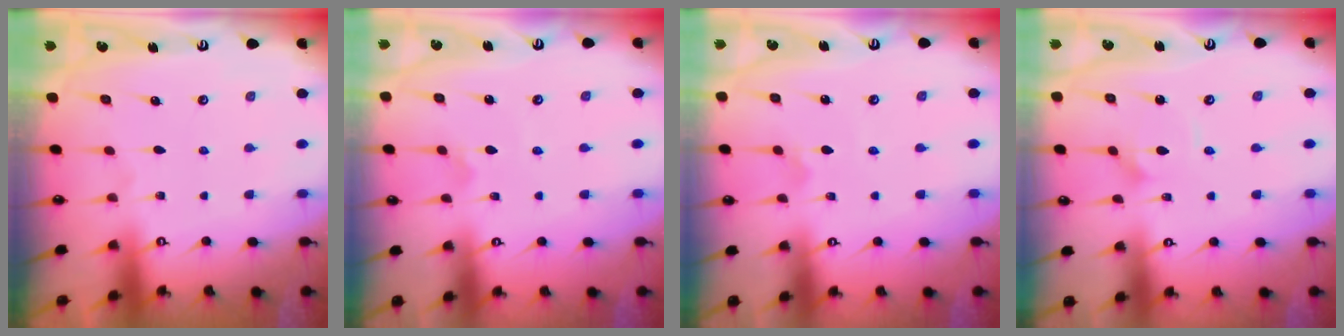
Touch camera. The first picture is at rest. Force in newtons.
{"total": 2.5, "press": 2.5, "slide": 0.1}
{"total": 2.5, "press": 2.5, "slide": 0.1}
{"total": 2.2, "press": 2.2, "slide": 0.1}